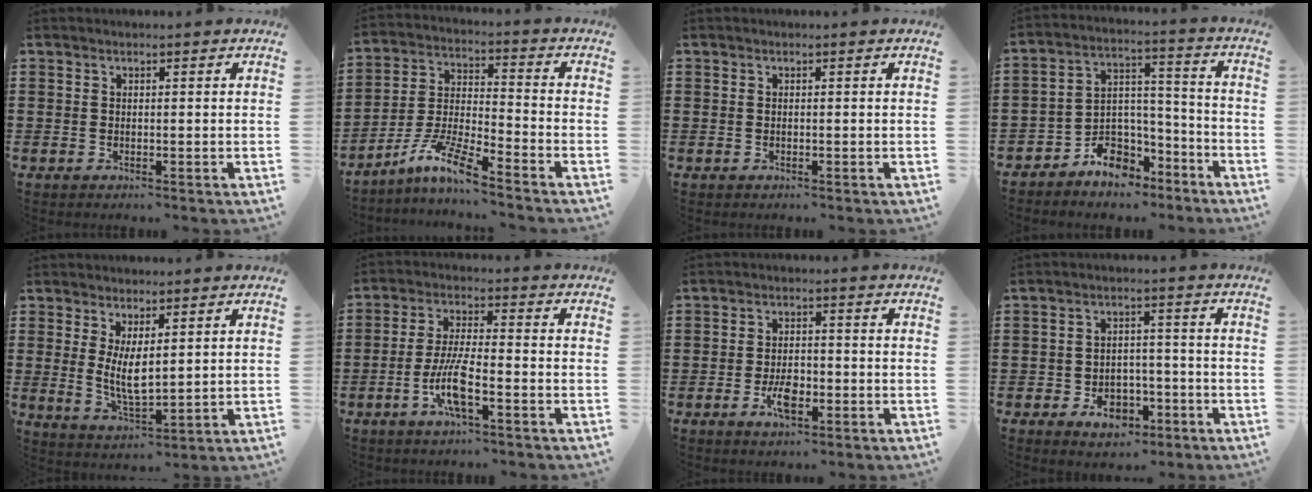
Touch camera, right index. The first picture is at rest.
{"total": 8.6, "force": [-7.0, 0.6, 5.0], "torque": [-0.120, -0.005, -0.142]}
{"total": 0.0}
{"total": 5.9, "force": [-4.7, 3.6, 0.0], "torque": [-0.003, 0.017, -0.089]}
{"total": 5.6, "force": [1.1, 2.1, 5.0], "torque": [-0.097, -0.006, 0.018]}
{"total": 7.6, "force": [-3.1, 1.5, 6.7], "torque": [-0.151, -0.012, -0.064]}
{"total": 4.7, "force": [-1.6, 2.2, 3.8], "torque": [-0.071, -0.001, -0.033]}
{"total": 5.1, "force": [-2.8, 3.5, 2.5], "torque": [-0.034, 0.010, -0.052]}